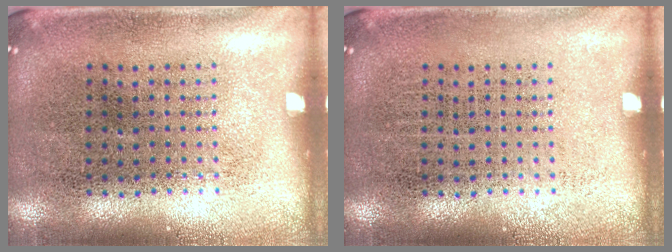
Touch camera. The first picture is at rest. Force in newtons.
{"total": 0.0}